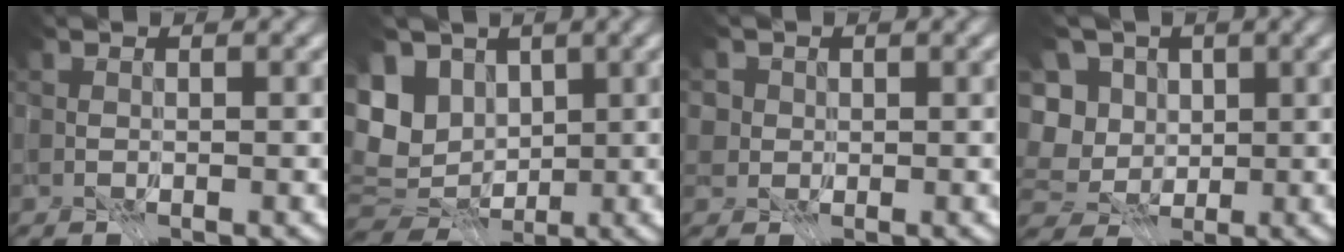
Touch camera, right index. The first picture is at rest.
{"total": 7.9, "force": [0.1, 5.6, 5.5], "torque": [-0.103, -0.004, 0.007]}
{"total": 3.9, "force": [2.0, 2.9, 1.6], "torque": [-0.020, 0.000, 0.015]}
{"total": 7.4, "force": [0.0, 6.5, 3.5], "torque": [-0.099, 0.015, -0.018]}